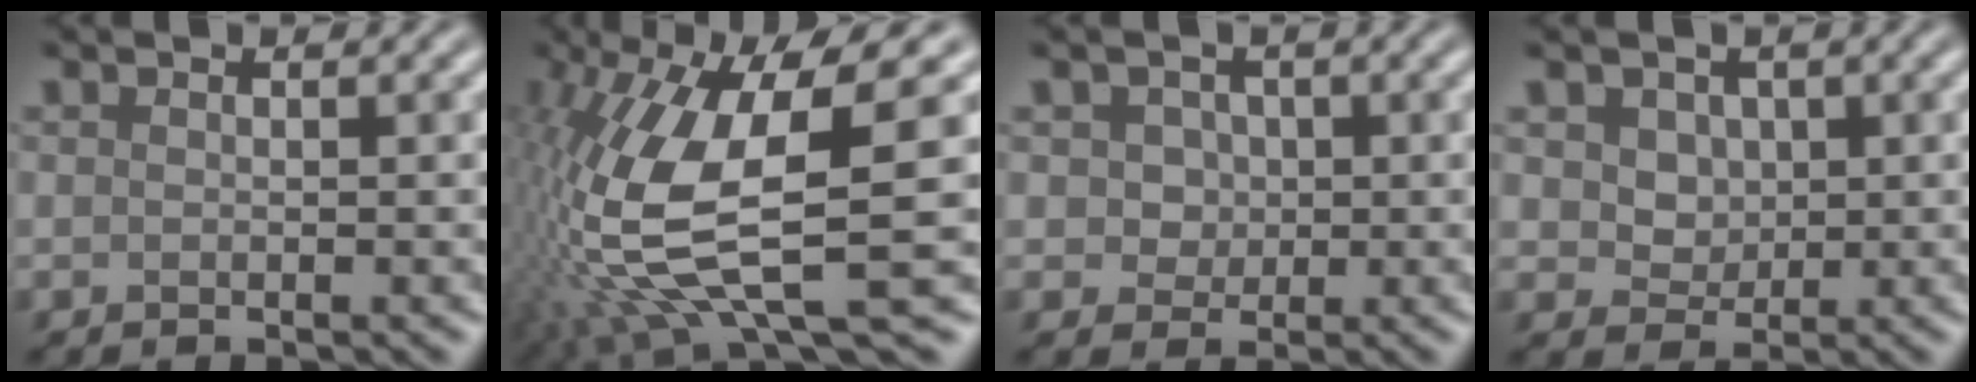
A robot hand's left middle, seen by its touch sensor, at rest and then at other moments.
{"total": 12.3, "force": [-0.9, 3.7, 11.7], "torque": [-0.254, -0.018, -0.009]}
{"total": 3.3, "force": [1.3, 2.7, 1.5], "torque": [-0.025, 0.011, 0.015]}
{"total": 3.9, "force": [1.7, 3.0, 1.8], "torque": [-0.045, 0.001, 0.031]}